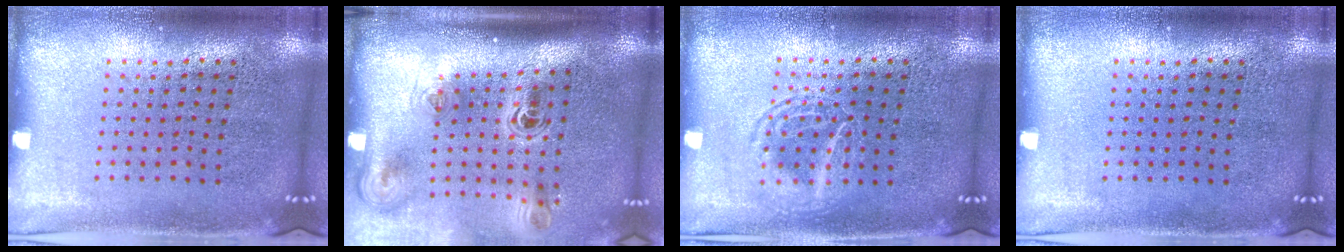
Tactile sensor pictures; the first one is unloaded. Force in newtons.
{"total": 2.3, "press": 1.5, "slide": 1.8}
{"total": 2.1, "press": 2.1, "slide": 0.3}
{"total": 0.0}